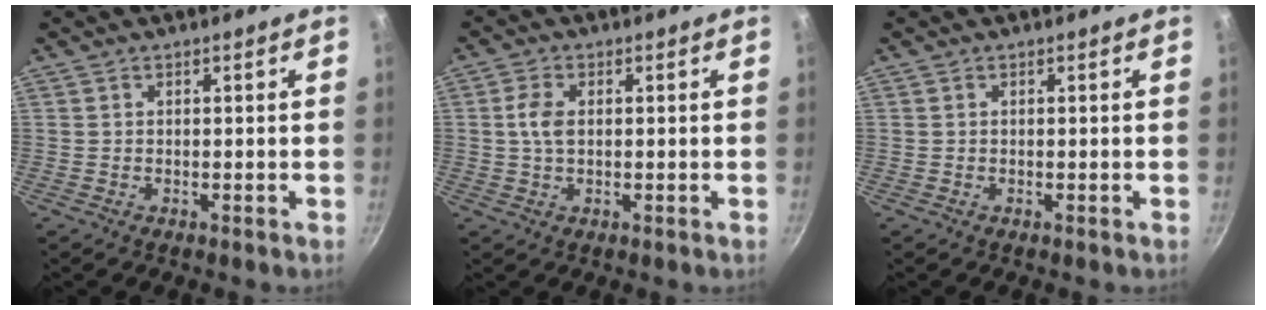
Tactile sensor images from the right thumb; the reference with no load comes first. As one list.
[{"total": 4.0, "force": [0.5, 2.4, 3.2], "torque": [-0.064, 0.006, 0.006]}, {"total": 0.0}]